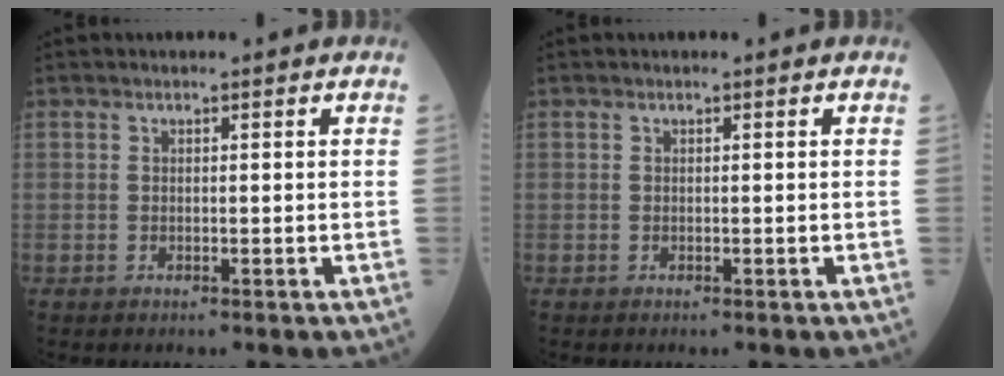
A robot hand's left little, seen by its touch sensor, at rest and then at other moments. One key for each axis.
{"total": 0.0}